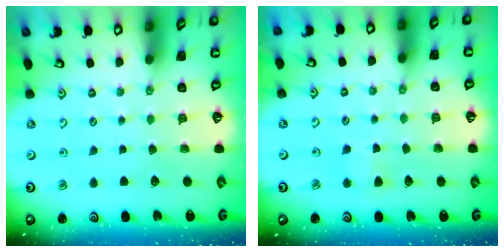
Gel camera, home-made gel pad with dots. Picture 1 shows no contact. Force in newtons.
{"total": 2.6, "press": 2.6, "slide": 0.5}